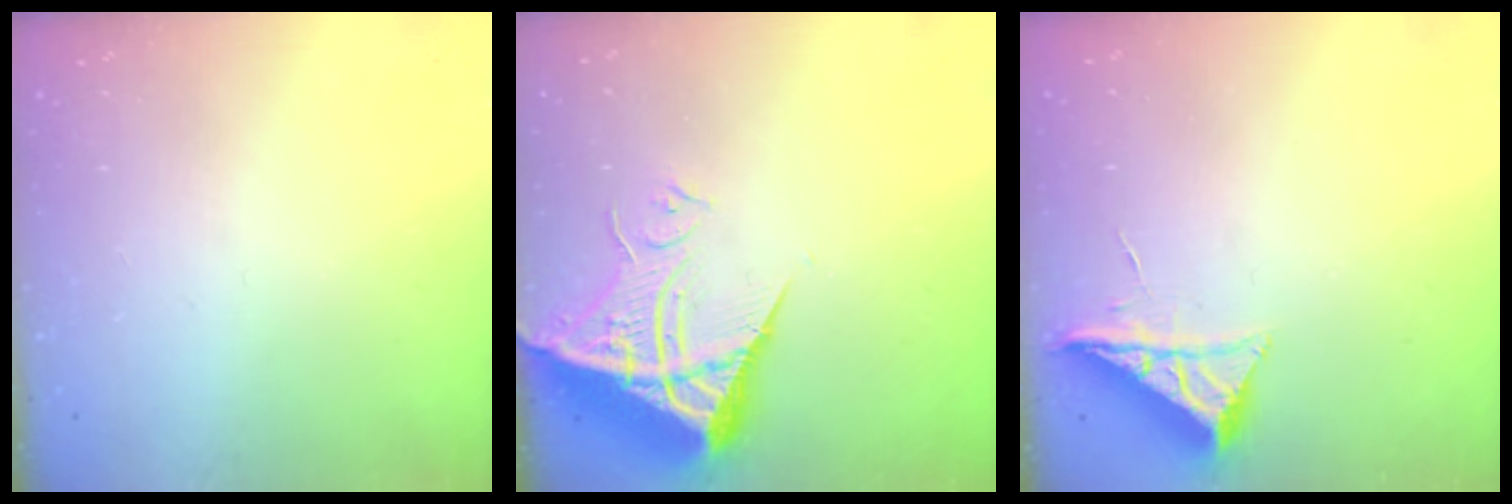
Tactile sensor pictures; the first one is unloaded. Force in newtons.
{"total": 11.0, "press": 10.9, "slide": 1.2}
{"total": 6.1, "press": 6.1, "slide": 0.7}